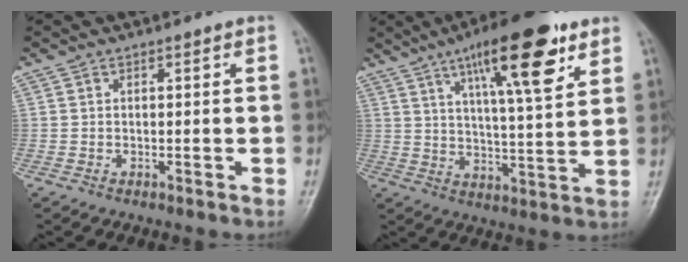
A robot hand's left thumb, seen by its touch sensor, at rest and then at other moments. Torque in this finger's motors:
{"motor_torque": [0.34, 0.52, 1.87, -0.90, 0.42]}